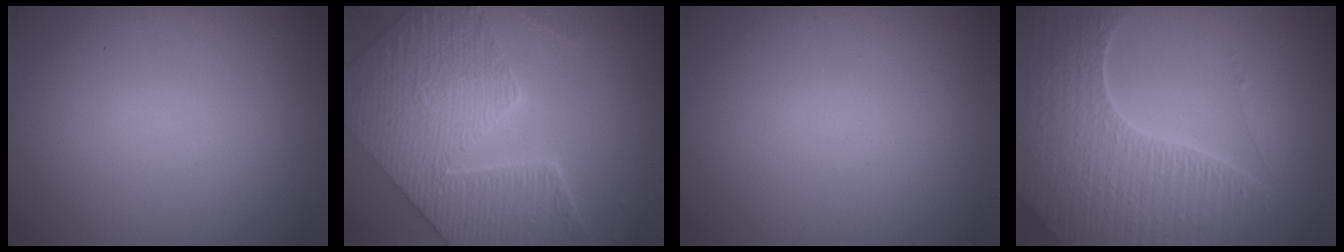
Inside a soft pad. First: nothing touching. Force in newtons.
{"total": 9.3, "press": 6.8, "slide": 6.3}
{"total": 0.0}
{"total": 7.3, "press": 5.3, "slide": 4.9}